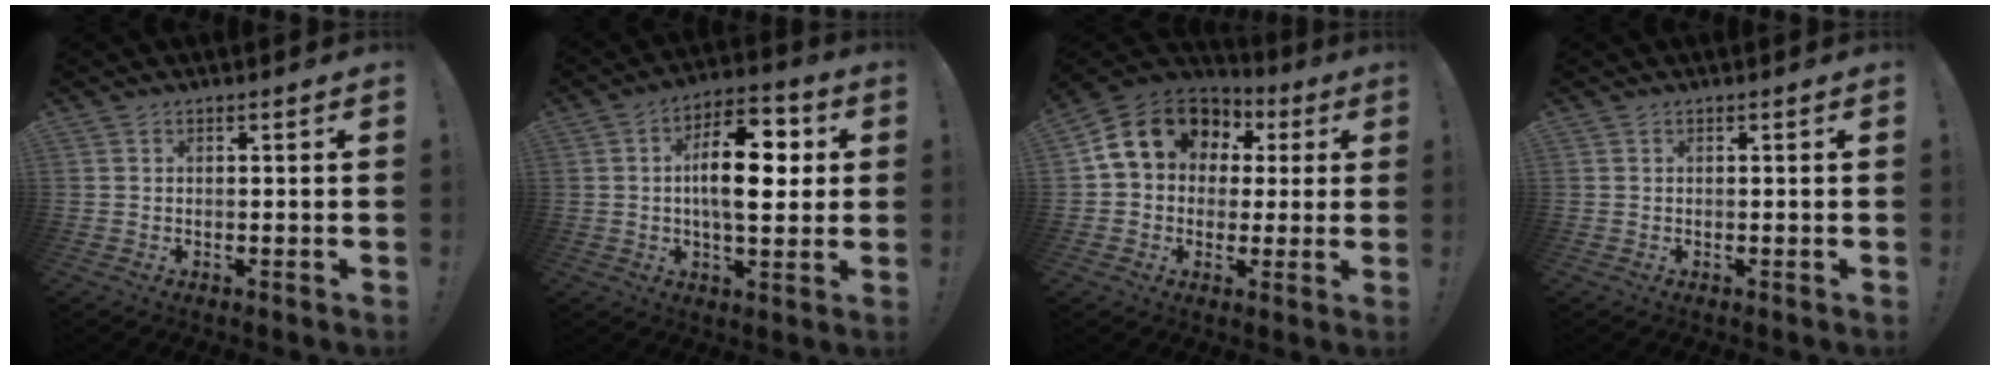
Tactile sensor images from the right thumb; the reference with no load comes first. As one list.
[{"total": 16.2, "force": [1.5, 8.0, 14.1], "torque": [-0.207, 0.008, 0.022]}, {"total": 15.5, "force": [5.6, 12.2, 7.9], "torque": [-0.117, -0.015, 0.113]}, {"total": 0.0}]